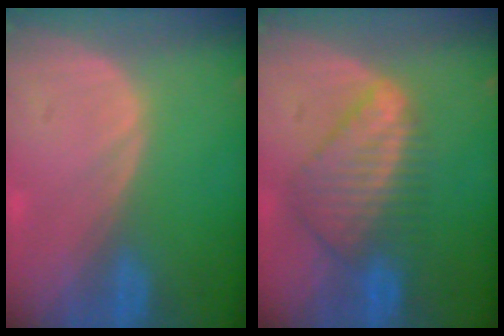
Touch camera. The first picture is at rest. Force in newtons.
{"total": 8.5, "press": 7.4, "slide": 4.2}